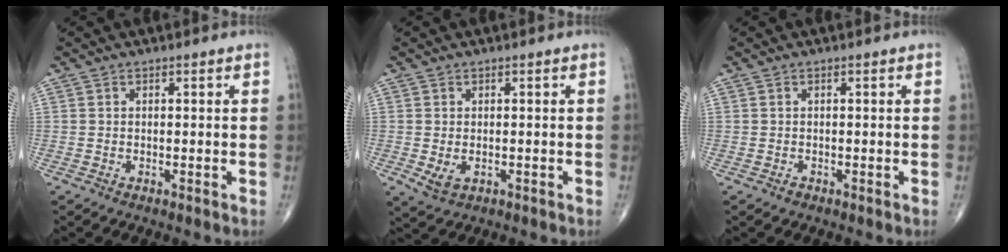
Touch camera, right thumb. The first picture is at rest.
{"total": 3.0, "force": [-0.6, 2.0, 2.2], "torque": [-0.040, -0.007, -0.002]}
{"total": 0.5, "force": [-0.3, 0.4, 0.2], "torque": [0.000, 0.001, -0.006]}